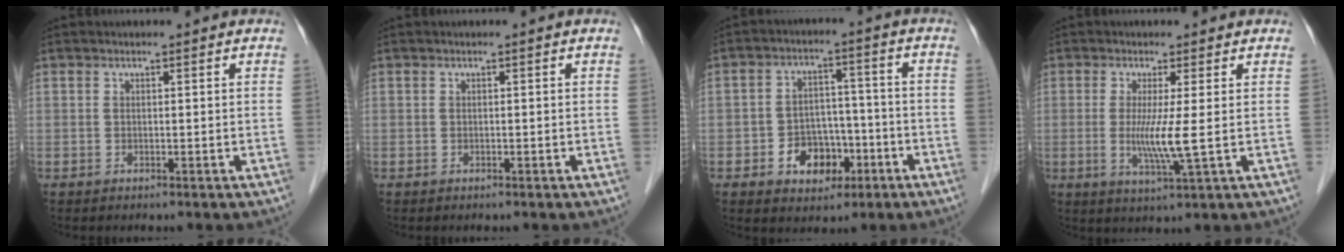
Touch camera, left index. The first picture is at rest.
{"total": 0.0}
{"total": 7.4, "force": [-3.2, 5.3, 4.0], "torque": [-0.070, 0.021, -0.043]}
{"total": 5.6, "force": [-0.1, -0.6, 5.6], "torque": [-0.117, -0.020, -0.003]}